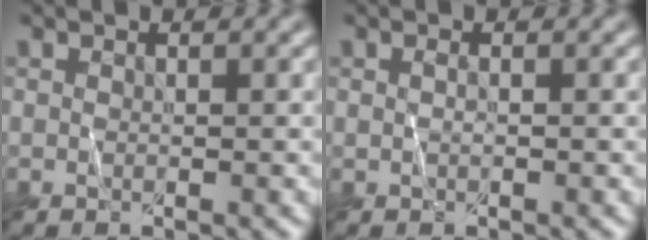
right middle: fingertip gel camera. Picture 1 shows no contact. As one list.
[{"total": 0.0}]